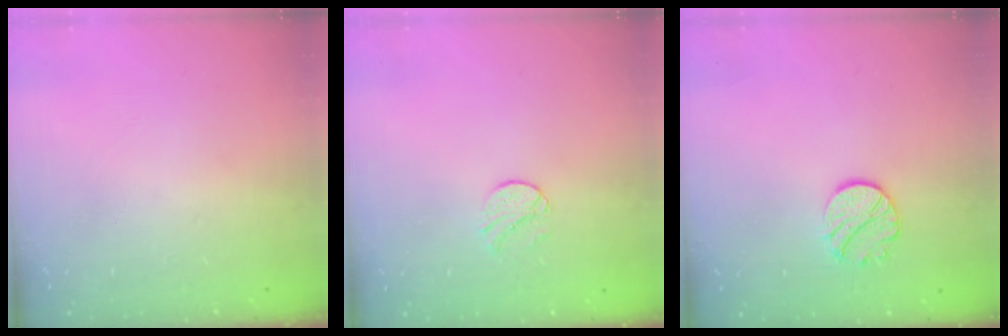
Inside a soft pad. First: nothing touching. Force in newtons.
{"total": 5.8, "press": 5.8, "slide": 0.6}
{"total": 9.0, "press": 9.0, "slide": 0.3}